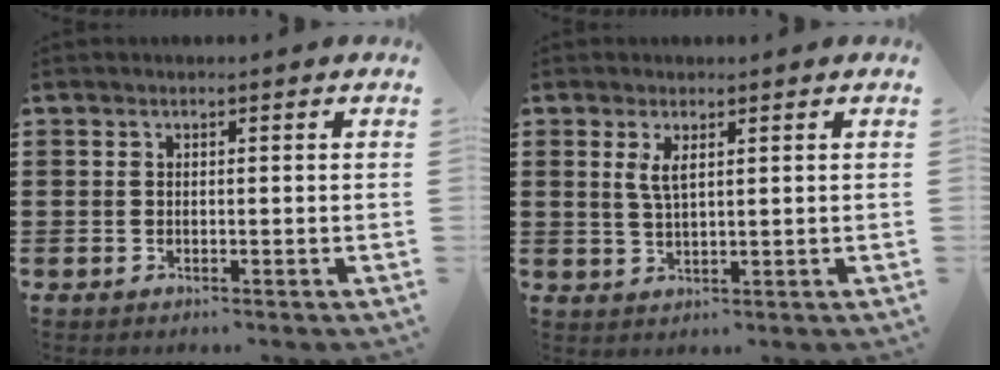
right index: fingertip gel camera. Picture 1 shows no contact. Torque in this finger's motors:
{"motor_torque": [0.56, 0.15, 0.10, 0.07]}